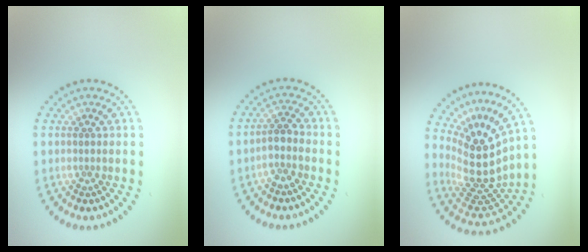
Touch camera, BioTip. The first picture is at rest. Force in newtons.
{"total": 2.1, "press": 1.7, "slide": 1.2}
{"total": 5.2, "press": 3.9, "slide": 3.4}